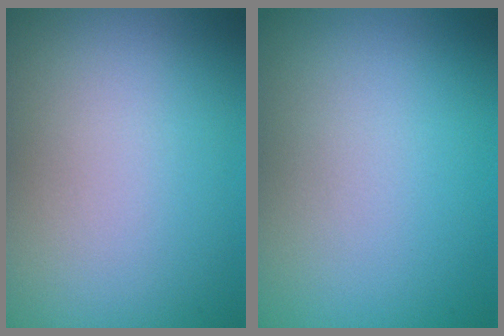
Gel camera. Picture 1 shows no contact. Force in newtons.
{"total": 0.0}